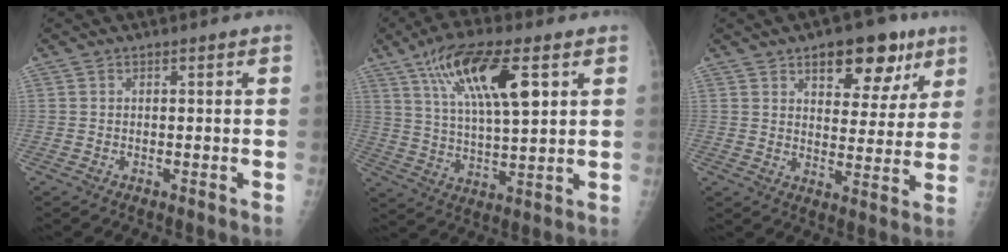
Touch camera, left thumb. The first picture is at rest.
{"total": 15.8, "force": [6.7, 5.1, 13.4], "torque": [-0.230, -0.014, 0.121]}
{"total": 12.6, "force": [7.2, 6.5, 8.0], "torque": [-0.059, -0.028, 0.100]}